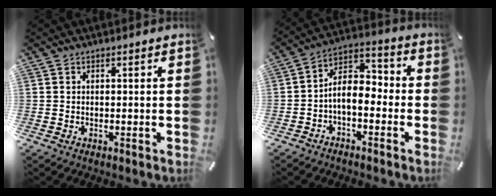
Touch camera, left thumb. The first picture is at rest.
{"total": 7.6, "force": [-2.8, 4.9, 5.1], "torque": [-0.096, 0.008, -0.051]}